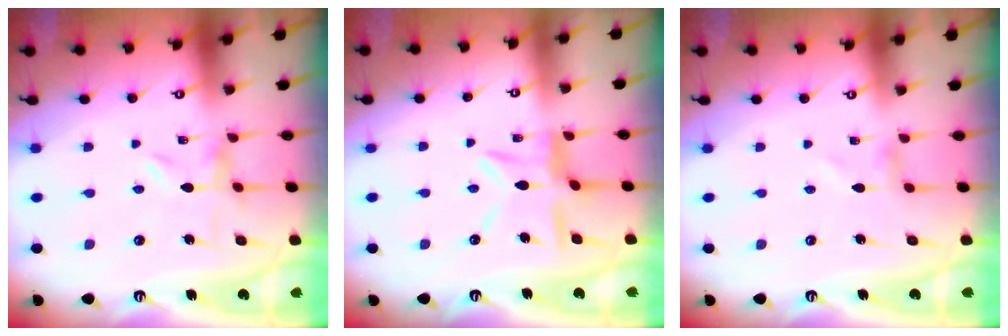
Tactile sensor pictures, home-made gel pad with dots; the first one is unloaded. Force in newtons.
{"total": 9.1, "press": 9.0, "slide": 0.8}
{"total": 0.0}